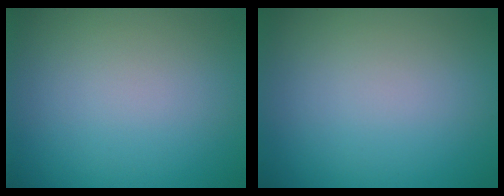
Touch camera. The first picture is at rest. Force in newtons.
{"total": 0.0}